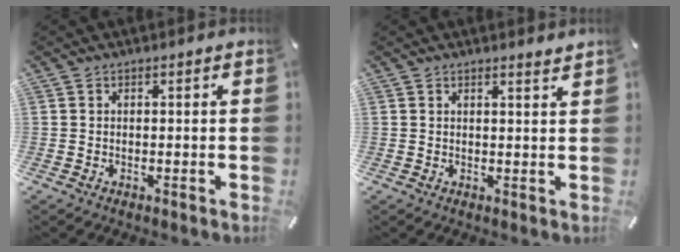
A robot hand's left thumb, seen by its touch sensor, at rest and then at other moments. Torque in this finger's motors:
{"motor_torque": [0.01, 0.02, 0.01, 0.16, -0.03]}